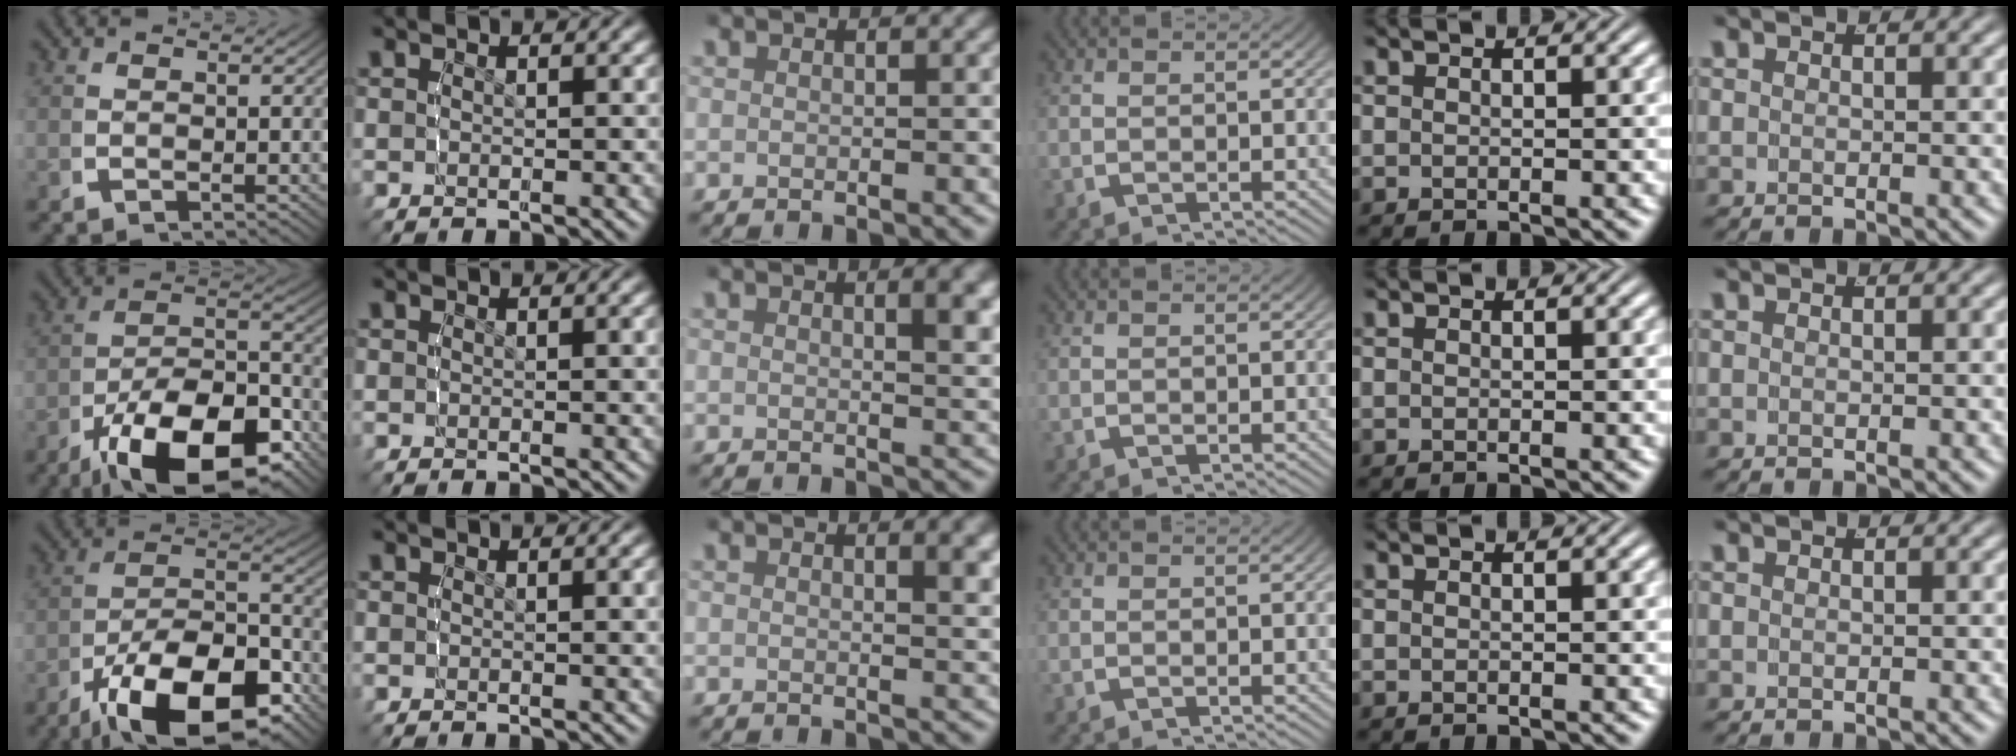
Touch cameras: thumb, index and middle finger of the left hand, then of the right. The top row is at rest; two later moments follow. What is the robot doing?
{"motion": "lift_and_place", "object": "screwdriver"}